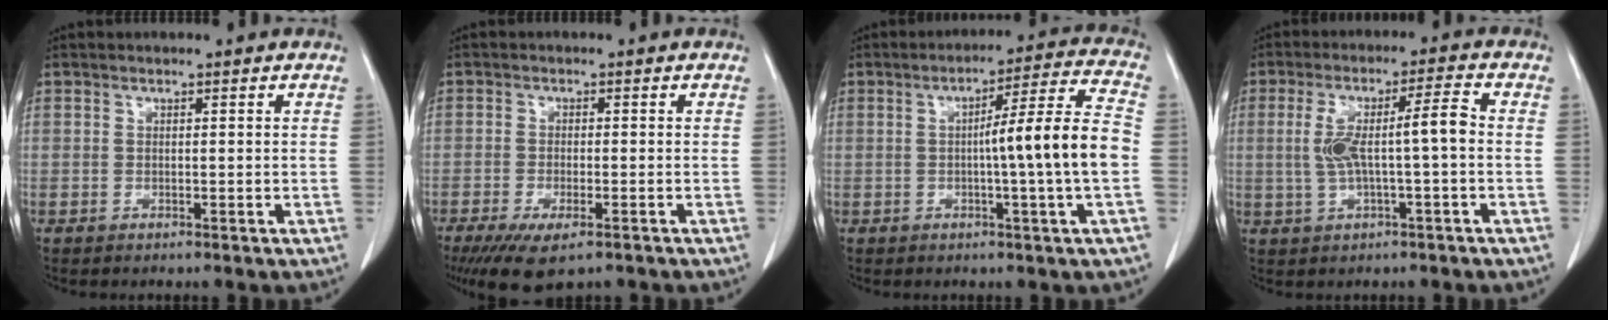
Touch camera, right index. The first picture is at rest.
{"total": 7.8, "force": [-5.2, 2.4, 5.4], "torque": [-0.085, -0.017, -0.080]}
{"total": 11.5, "force": [-1.3, -1.3, 11.3], "torque": [-0.171, 0.010, -0.022]}
{"total": 7.8, "force": [-0.1, 0.9, 7.8], "torque": [-0.149, 0.026, 0.001]}